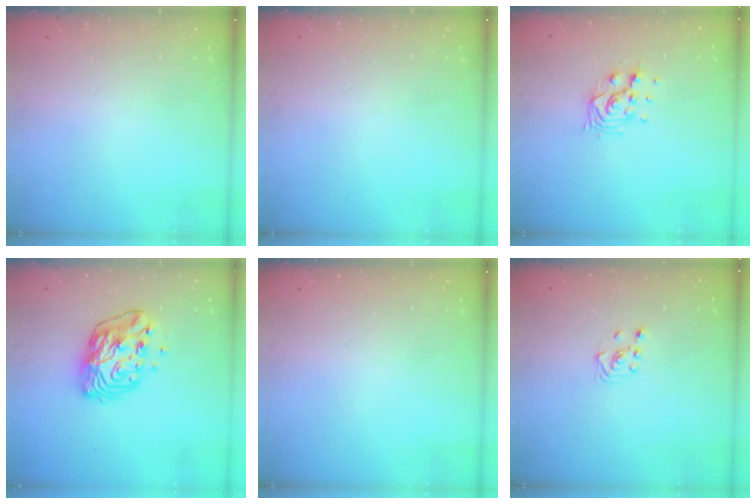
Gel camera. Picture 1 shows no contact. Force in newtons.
{"total": 0.0}
{"total": 9.0, "press": 8.9, "slide": 1.5}
{"total": 11.4, "press": 11.3, "slide": 0.9}
{"total": 0.0}
{"total": 2.3, "press": 2.2, "slide": 0.7}